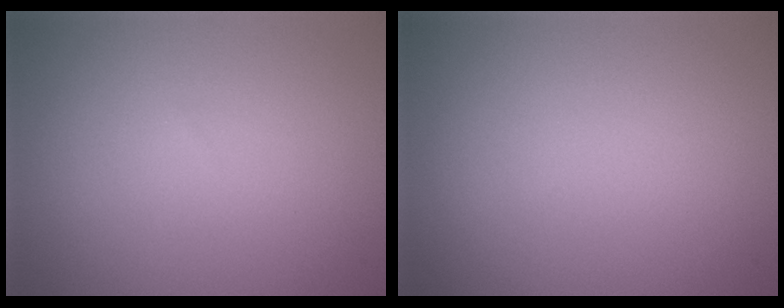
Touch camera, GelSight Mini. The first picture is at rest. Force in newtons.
{"total": 0.0}